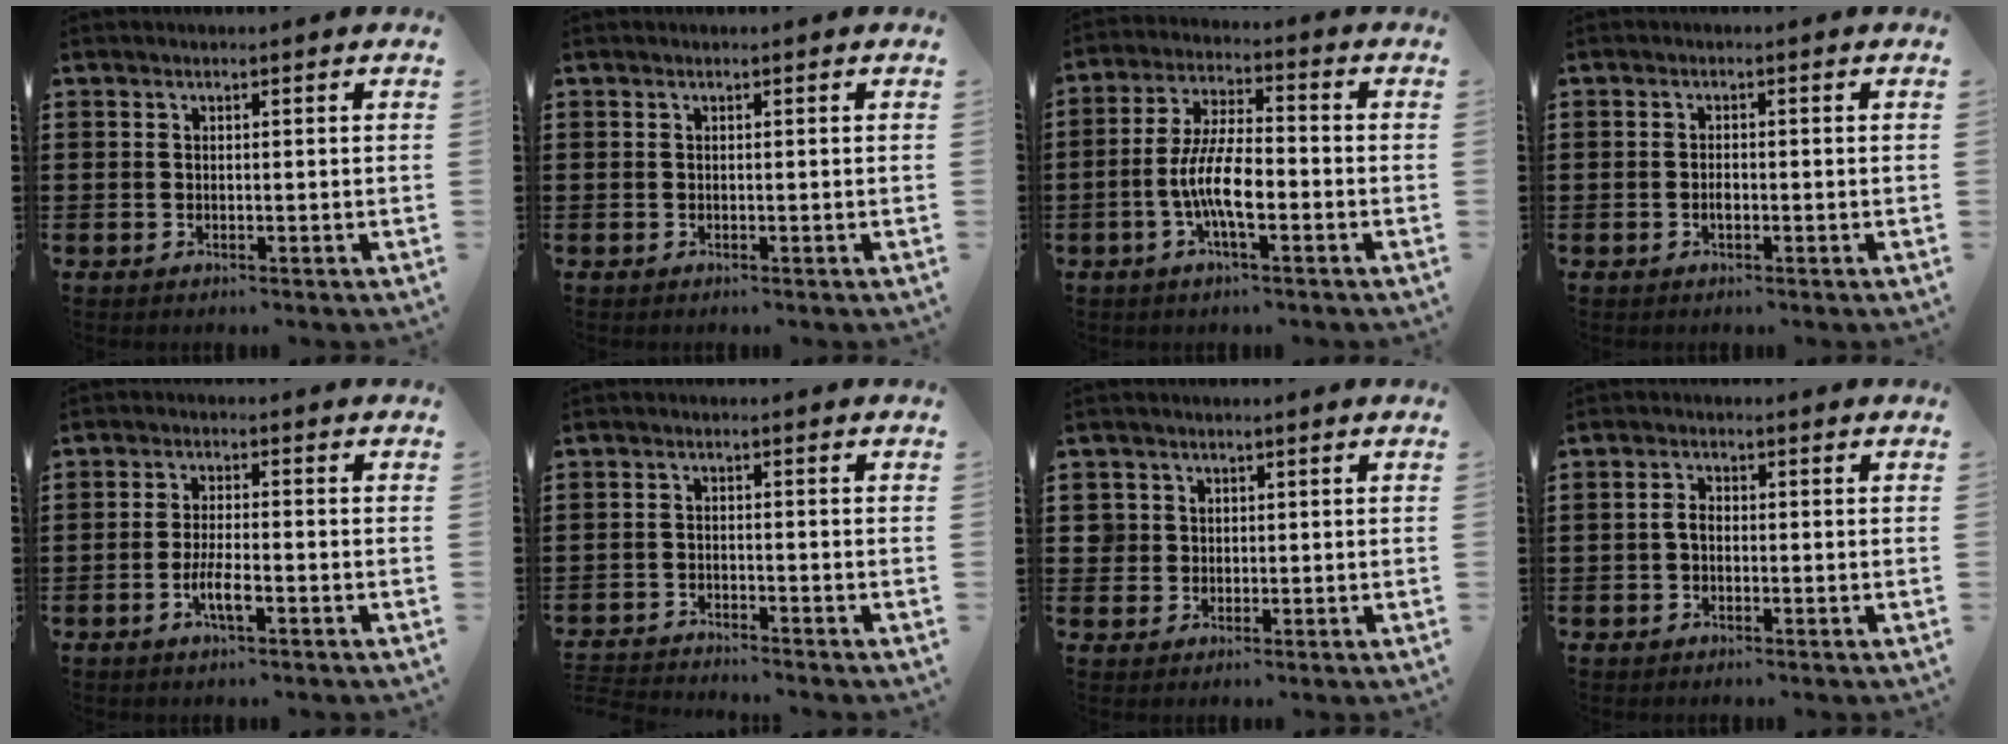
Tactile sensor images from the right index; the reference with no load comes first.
{"total": 0.0}
{"total": 8.7, "force": [-2.4, 2.2, 8.1], "torque": [-0.169, -0.009, -0.048]}
{"total": 1.4, "force": [-0.4, 0.5, 1.2], "torque": [-0.025, -0.004, -0.007]}
{"total": 4.1, "force": [-1.8, 0.3, 3.7], "torque": [-0.069, -0.004, -0.034]}
{"total": 2.3, "force": [-2.2, -0.7, -0.2], "torque": [0.005, 0.001, -0.046]}
{"total": 2.5, "force": [0.7, 2.4, 0.3], "torque": [-0.017, 0.012, 0.011]}
{"total": 1.6, "force": [-0.3, 0.6, 1.4], "torque": [-0.031, -0.001, -0.007]}